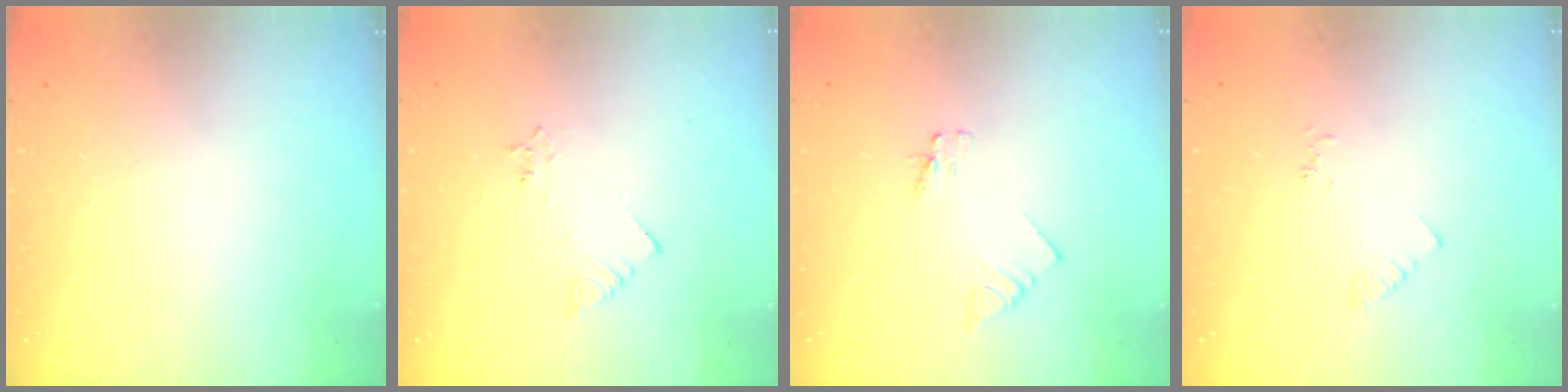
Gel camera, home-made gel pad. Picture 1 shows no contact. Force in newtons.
{"total": 2.1, "press": 2.1, "slide": 0.3}
{"total": 1.6, "press": 1.6, "slide": 0.2}
{"total": 3.3, "press": 3.3, "slide": 0.6}